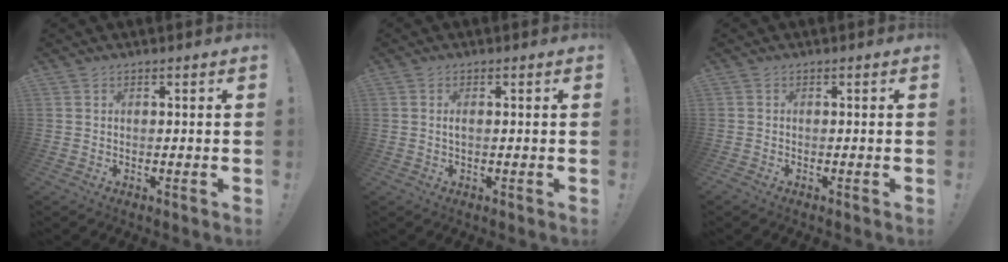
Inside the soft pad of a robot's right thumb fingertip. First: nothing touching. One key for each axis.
{"total": 1.3, "fx": -0.2, "fy": 0.2, "fz": 1.3, "tx": -0.019, "ty": -0.002, "tz": -0.004}
{"total": 0.7, "fx": -0.7, "fy": 0.2, "fz": 0.1, "tx": -0.001, "ty": 0.000, "tz": -0.012}